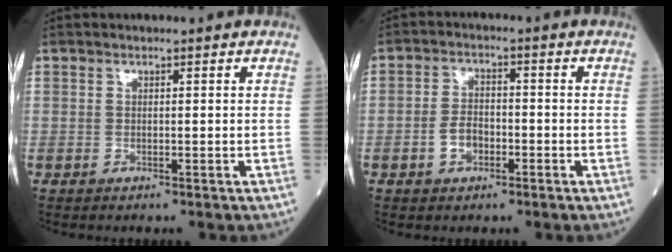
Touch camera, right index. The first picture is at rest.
{"total": 3.9, "force": [-1.6, 2.5, 2.6], "torque": [-0.054, 0.007, -0.028]}